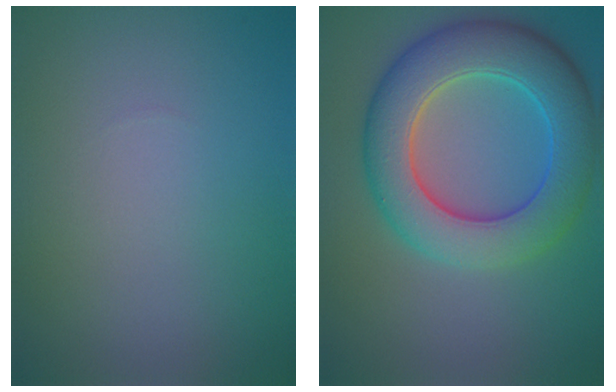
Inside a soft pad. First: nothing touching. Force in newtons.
{"total": 8.6, "press": 8.6, "slide": 0.5}